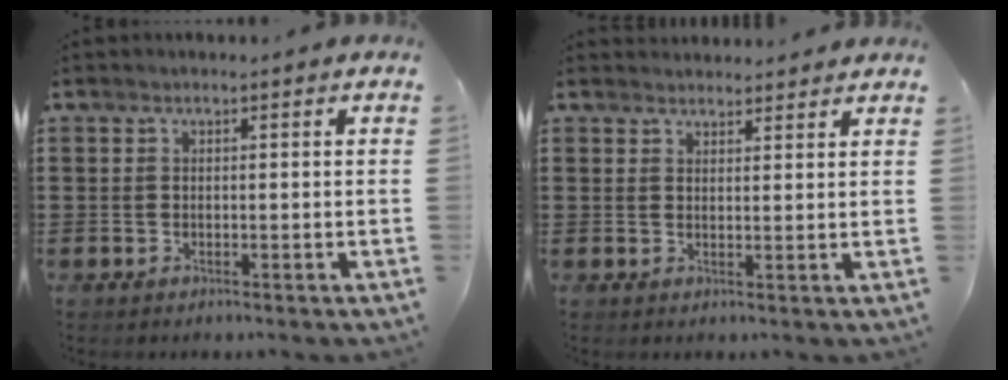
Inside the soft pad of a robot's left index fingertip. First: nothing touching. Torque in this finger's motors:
{"motor_torque": [2.14, 0.00, 0.13, 0.00]}